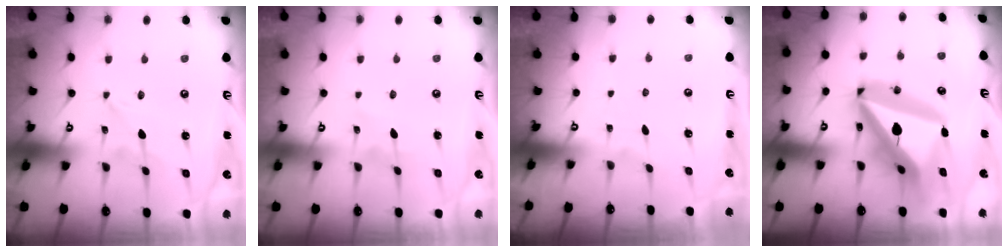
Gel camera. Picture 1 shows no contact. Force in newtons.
{"total": 4.2, "press": 4.2, "slide": 0.5}
{"total": 0.0}
{"total": 23.0, "press": 22.9, "slide": 2.5}